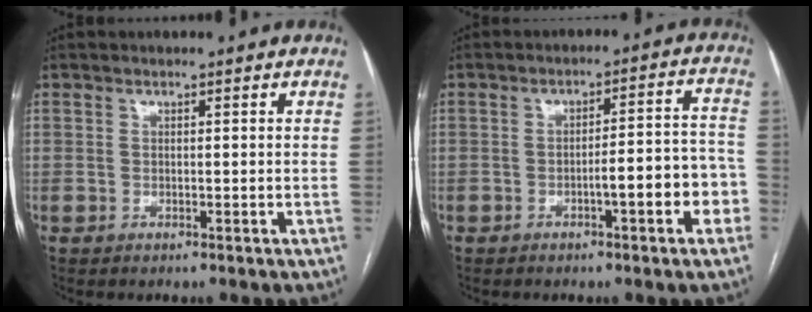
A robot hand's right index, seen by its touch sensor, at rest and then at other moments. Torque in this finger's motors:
{"motor_torque": [1.26, -0.52, 0.62, 0.11]}